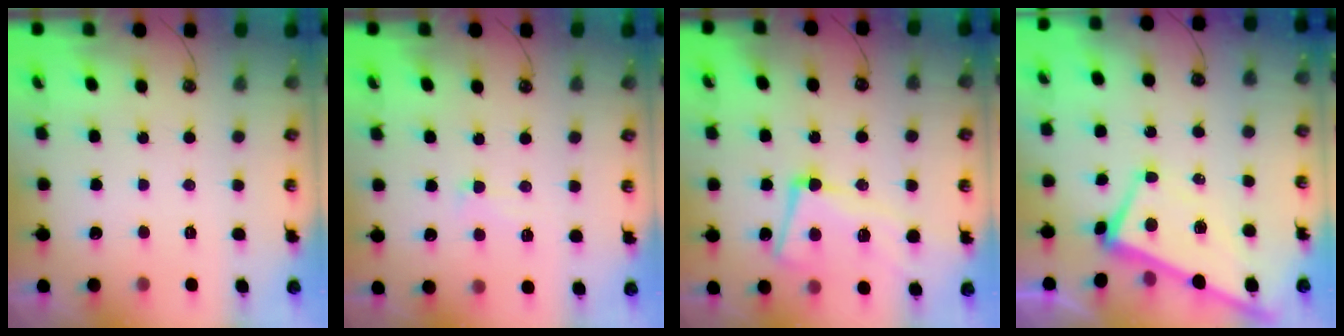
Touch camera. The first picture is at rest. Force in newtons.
{"total": 1.3, "press": 0.8, "slide": 1.0}
{"total": 8.7, "press": 8.4, "slide": 2.1}
{"total": 2.4, "press": 2.4, "slide": 0.3}